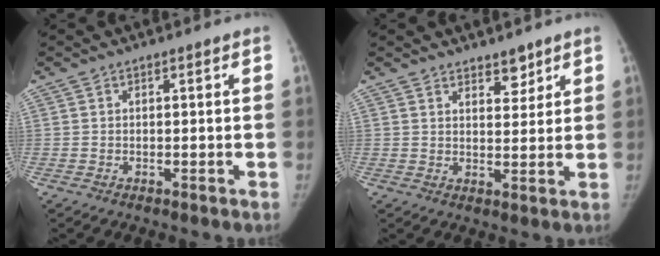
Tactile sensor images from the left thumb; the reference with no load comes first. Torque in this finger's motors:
{"motor_torque": [-0.22, -0.11, 0.08, 0.28, -0.03]}